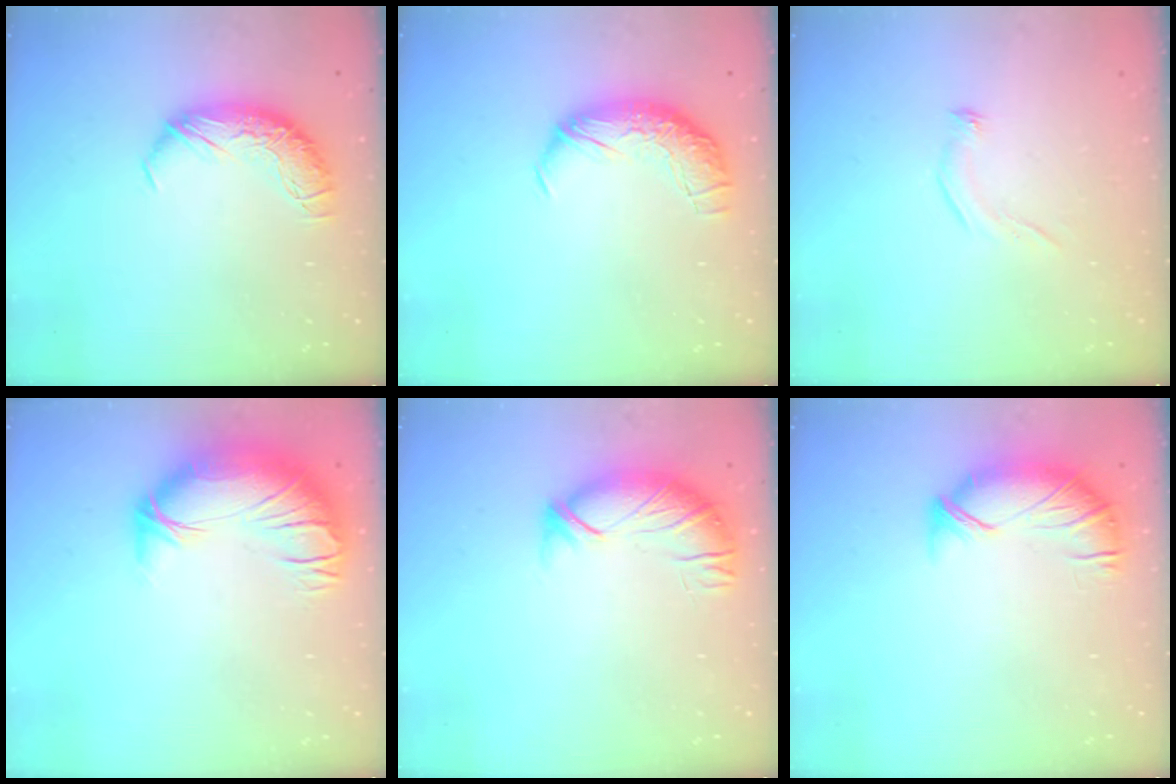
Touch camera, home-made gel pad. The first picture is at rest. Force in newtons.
{"total": 2.3, "press": 0.9, "slide": 2.1}
{"total": 5.5, "press": 5.4, "slide": 1.0}
{"total": 3.7, "press": 2.1, "slide": 3.0}
{"total": 3.7, "press": 2.8, "slide": 2.5}
{"total": 2.5, "press": 1.9, "slide": 1.7}